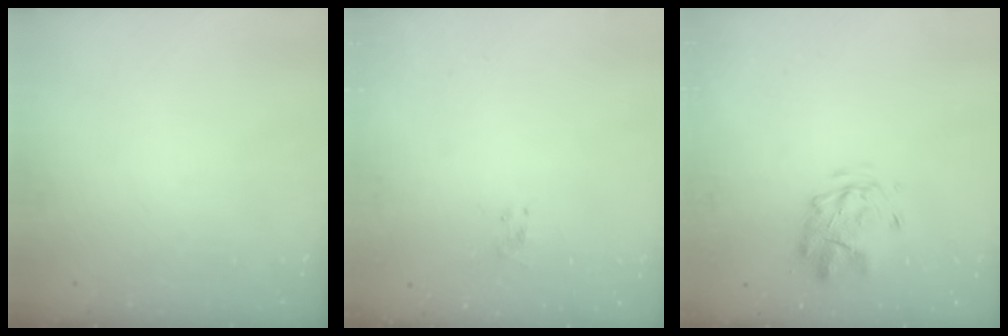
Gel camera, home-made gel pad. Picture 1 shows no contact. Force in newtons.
{"total": 1.6, "press": 1.4, "slide": 0.9}
{"total": 2.9, "press": 2.5, "slide": 1.5}